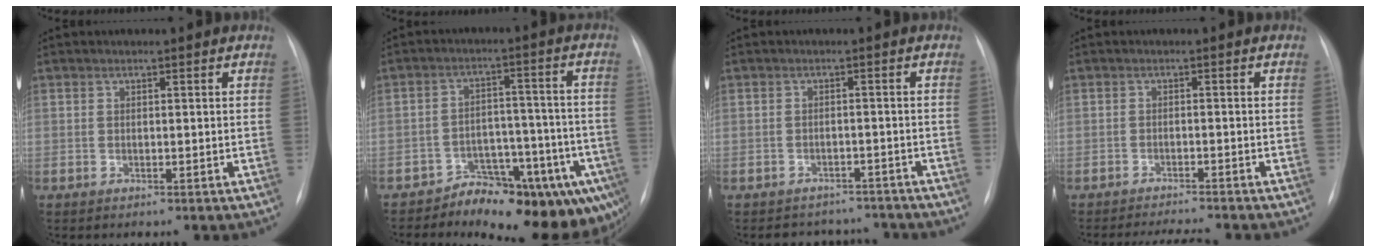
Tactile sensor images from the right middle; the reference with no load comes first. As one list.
[{"total": 13.6, "force": [-10.3, 6.4, 6.3], "torque": [-0.036, 0.060, -0.135]}, {"total": 6.9, "force": [-6.3, 2.8, 0.1], "torque": [0.006, 0.017, -0.075]}, {"total": 5.6, "force": [-5.3, -0.3, 1.7], "torque": [-0.024, -0.010, -0.080]}]